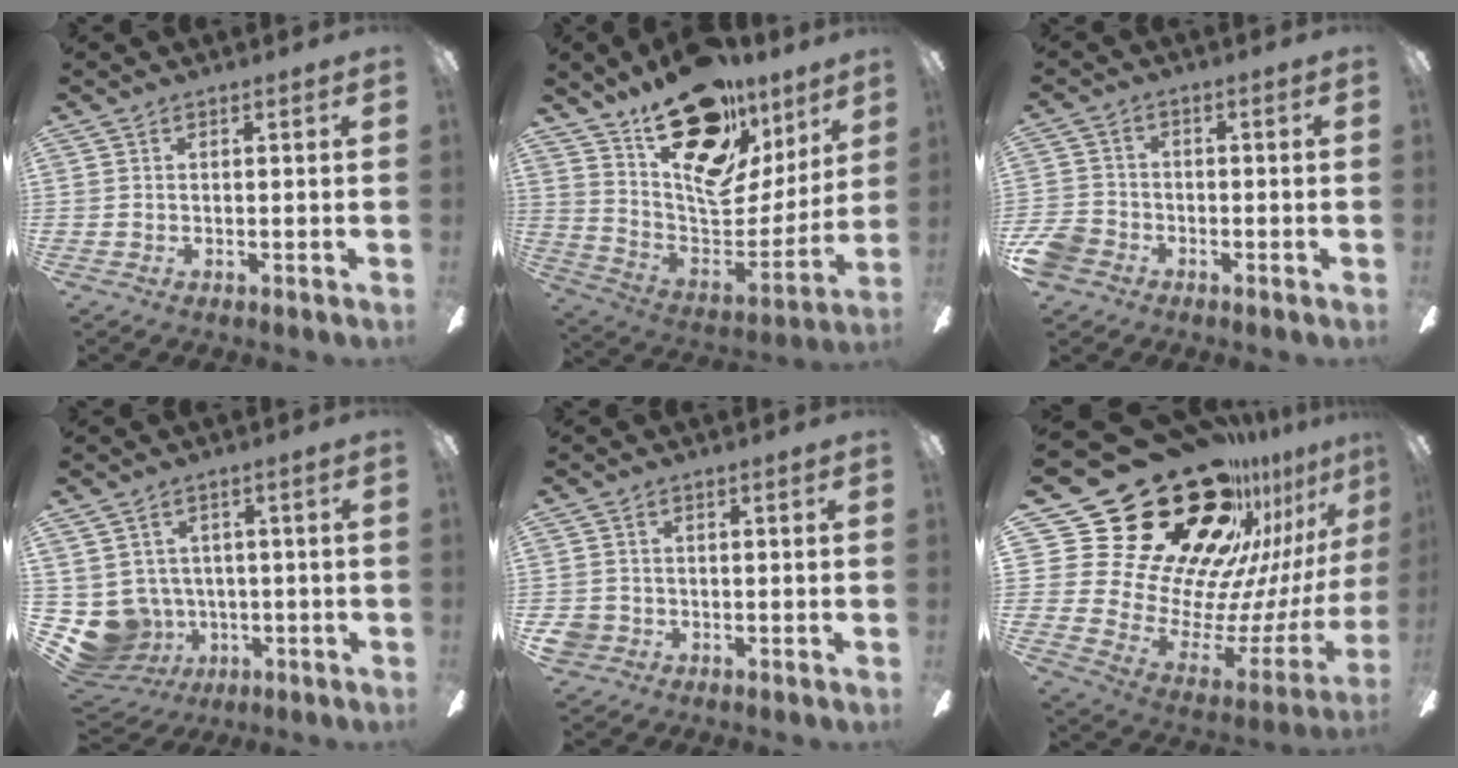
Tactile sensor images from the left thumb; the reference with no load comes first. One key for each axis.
{"total": 23.0, "fx": 15.1, "fy": 11.7, "fz": 12.9, "tx": -0.179, "ty": -0.103, "tz": 0.266}
{"total": 6.2, "fx": -3.3, "fy": 4.8, "fz": 2.1, "tx": -0.058, "ty": 0.022, "tz": -0.065}
{"total": 8.3, "fx": -1.0, "fy": 8.0, "fz": 1.7, "tx": -0.091, "ty": -0.007, "tz": -0.013}
{"total": 3.5, "fx": -1.0, "fy": 3.3, "fz": 0.8, "tx": -0.029, "ty": 0.006, "tz": -0.020}
{"total": 36.1, "fx": 23.1, "fy": 19.6, "fz": 19.7, "tx": -0.311, "ty": -0.223, "tz": 0.481}